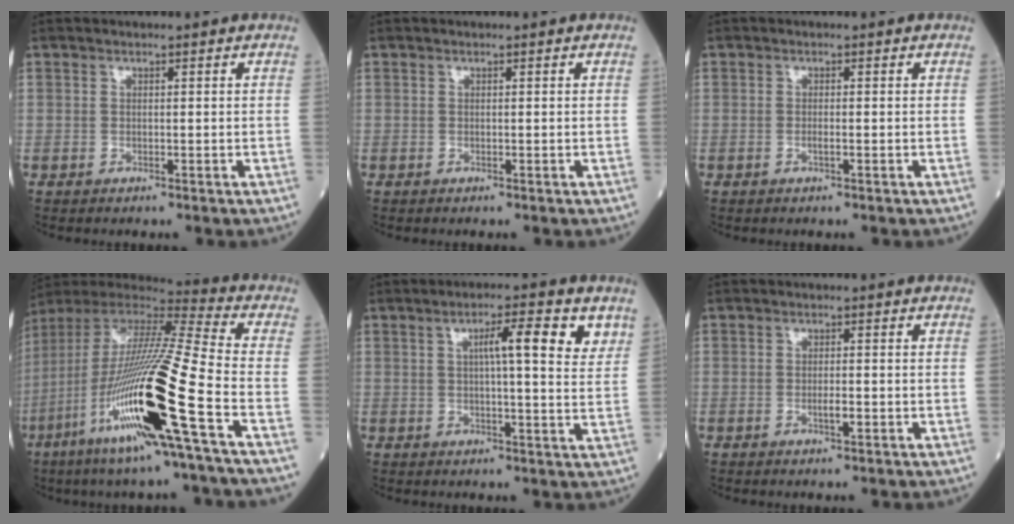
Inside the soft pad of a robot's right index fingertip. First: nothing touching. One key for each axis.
{"total": 0.0}
{"total": 0.9, "fx": -0.4, "fy": 0.0, "fz": 0.8, "tx": -0.018, "ty": 0.000, "tz": -0.006}
{"total": 23.8, "fx": -8.8, "fy": -0.2, "fz": 22.1, "tx": -0.449, "ty": -0.047, "tz": -0.173}
{"total": 7.7, "fx": 3.3, "fy": 1.1, "fz": 6.8, "tx": -0.098, "ty": 0.009, "tz": 0.041}
{"total": 1.6, "fx": -0.6, "fy": 0.2, "fz": 1.5, "tx": -0.028, "ty": -0.001, "tz": -0.010}